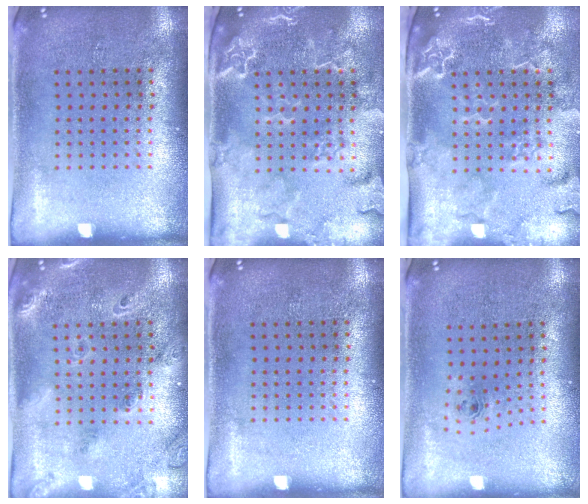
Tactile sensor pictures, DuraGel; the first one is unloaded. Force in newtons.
{"total": 2.8, "press": 2.5, "slide": 1.4}
{"total": 2.9, "press": 2.4, "slide": 1.6}
{"total": 1.8, "press": 1.5, "slide": 1.0}
{"total": 0.0}
{"total": 0.8, "press": 0.4, "slide": 0.7}